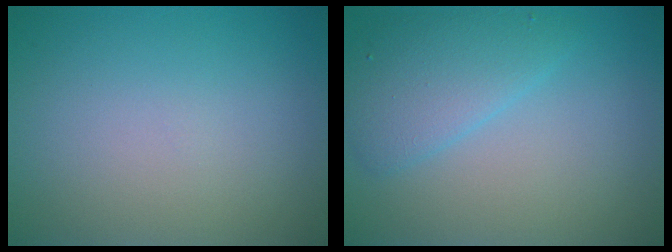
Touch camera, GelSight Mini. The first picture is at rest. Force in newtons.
{"total": 3.4, "press": 3.4, "slide": 0.2}